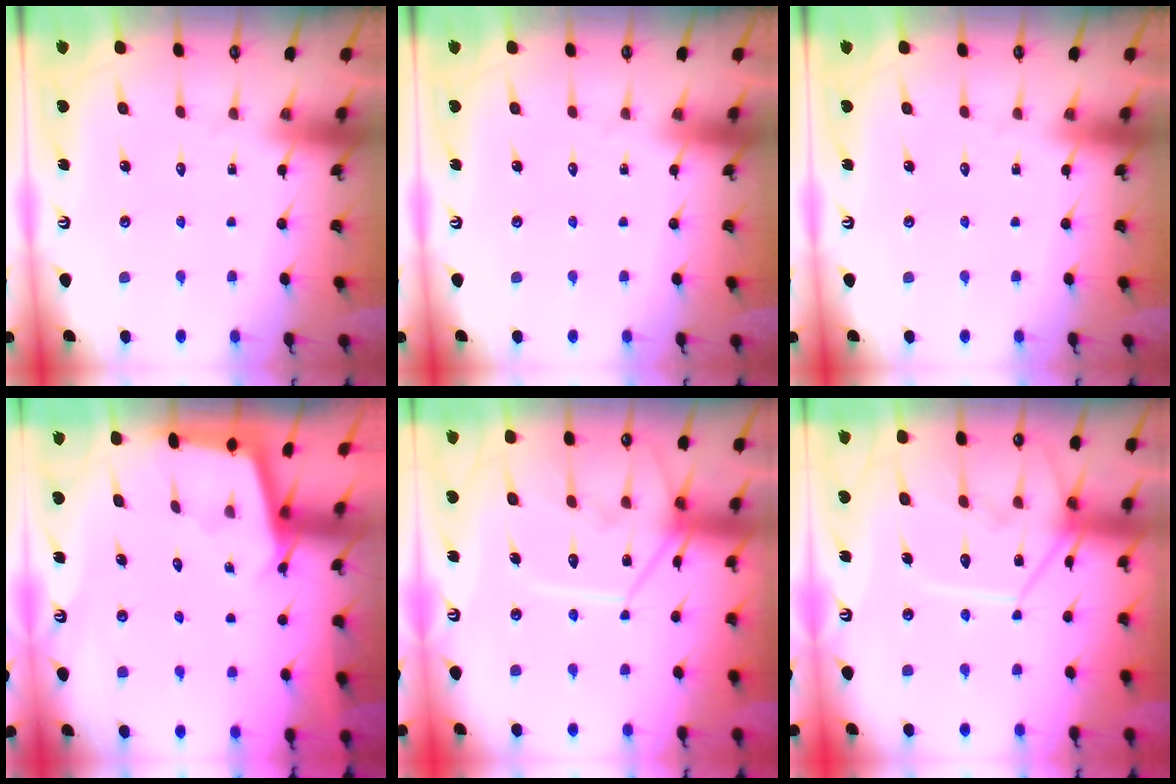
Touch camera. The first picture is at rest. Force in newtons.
{"total": 0.0}
{"total": 0.0}
{"total": 2.4, "press": 2.4, "slide": 0.2}
{"total": 12.3, "press": 12.2, "slide": 0.8}
{"total": 12.3, "press": 12.2, "slide": 0.8}